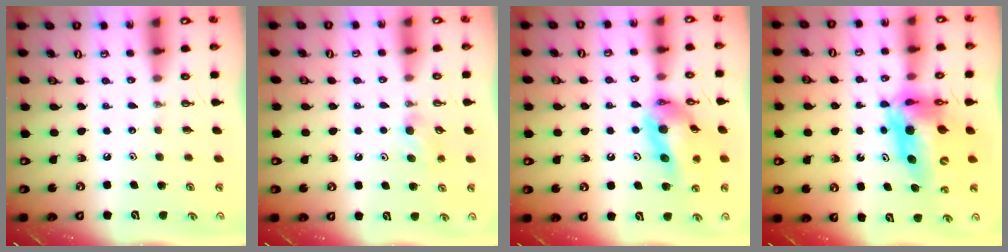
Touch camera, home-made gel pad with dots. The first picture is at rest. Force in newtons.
{"total": 5.3, "press": 5.1, "slide": 1.4}
{"total": 15.6, "press": 15.4, "slide": 2.1}
{"total": 14.3, "press": 14.3, "slide": 1.2}